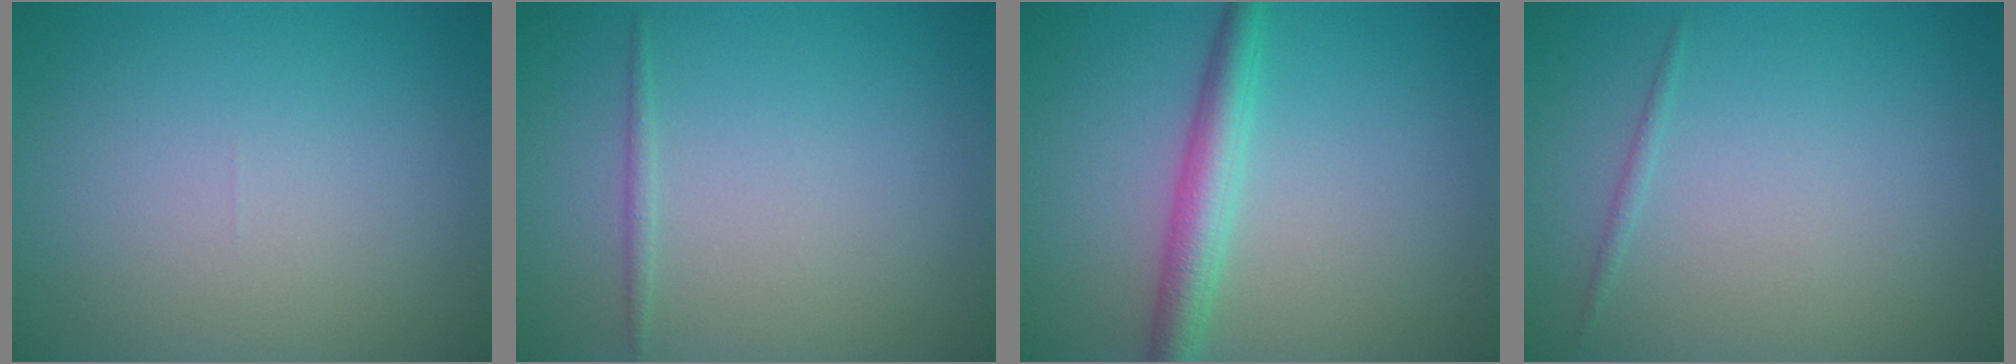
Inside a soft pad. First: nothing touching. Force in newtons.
{"total": 0.7, "press": 0.7, "slide": 0.0}
{"total": 3.5, "press": 3.5, "slide": 0.0}
{"total": 0.6, "press": 0.6, "slide": 0.1}